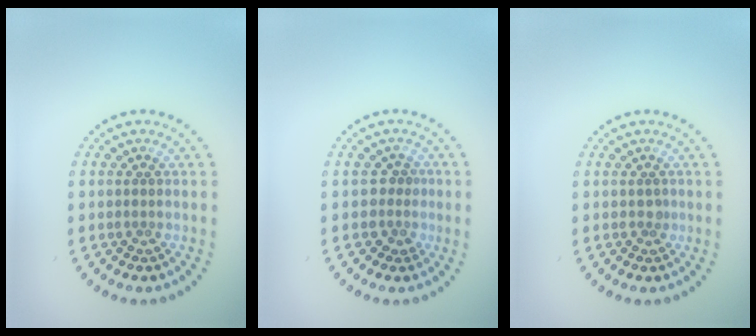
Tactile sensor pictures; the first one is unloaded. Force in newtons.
{"total": 1.8, "press": 1.5, "slide": 1.1}
{"total": 0.6, "press": 0.5, "slide": 0.3}